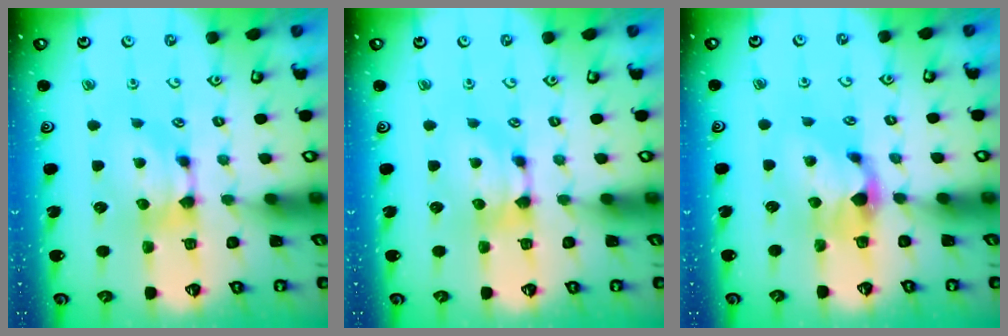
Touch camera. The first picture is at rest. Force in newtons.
{"total": 0.0}
{"total": 1.2, "press": 0.1, "slide": 1.2}